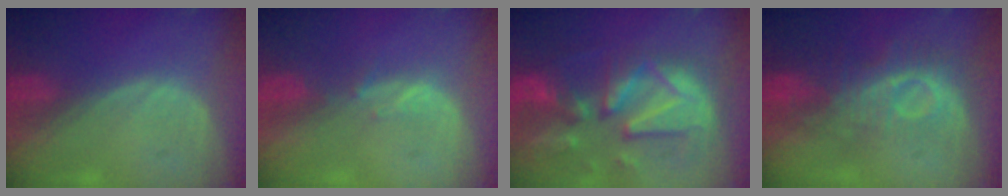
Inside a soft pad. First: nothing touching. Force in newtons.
{"total": 1.7, "press": 1.5, "slide": 0.8}
{"total": 13.0, "press": 11.3, "slide": 6.4}
{"total": 9.1, "press": 8.3, "slide": 3.7}